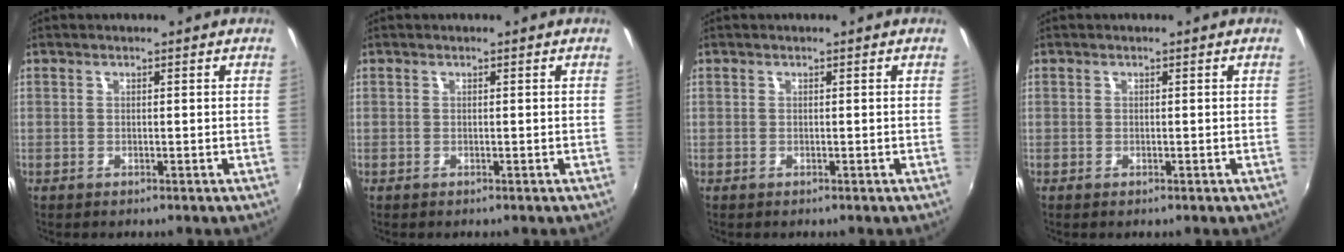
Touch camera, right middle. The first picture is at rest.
{"total": 0.0}
{"total": 0.0}
{"total": 0.0}